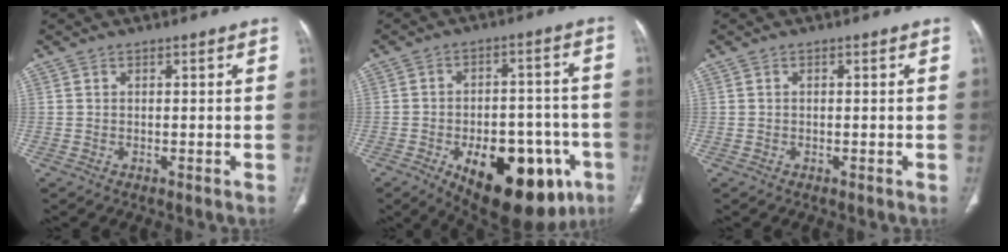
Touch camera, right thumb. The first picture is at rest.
{"total": 23.4, "force": [-9.7, 12.2, 17.5], "torque": [-0.196, 0.030, -0.120]}
{"total": 0.0}